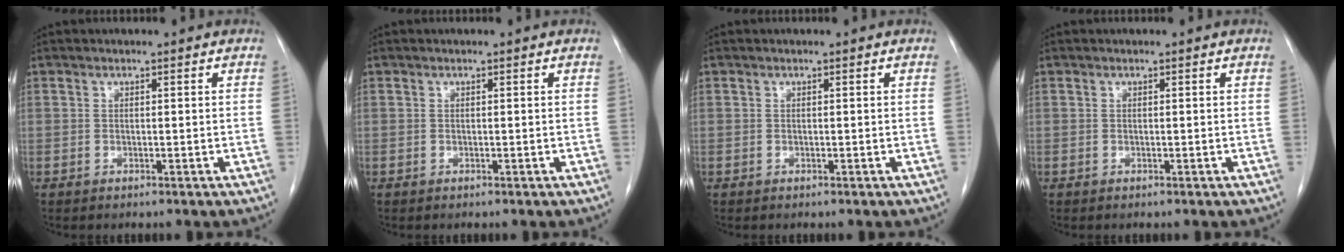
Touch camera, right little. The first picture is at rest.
{"total": 0.0}
{"total": 0.0}
{"total": 0.0}